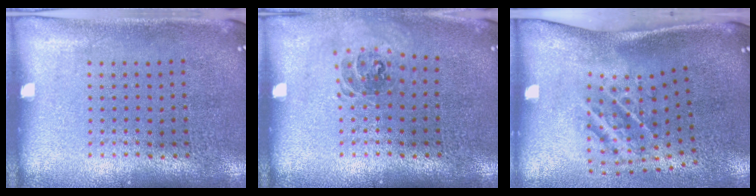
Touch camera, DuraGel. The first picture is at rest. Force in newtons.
{"total": 0.9, "press": 0.8, "slide": 0.3}
{"total": 2.2, "press": 1.3, "slide": 1.8}